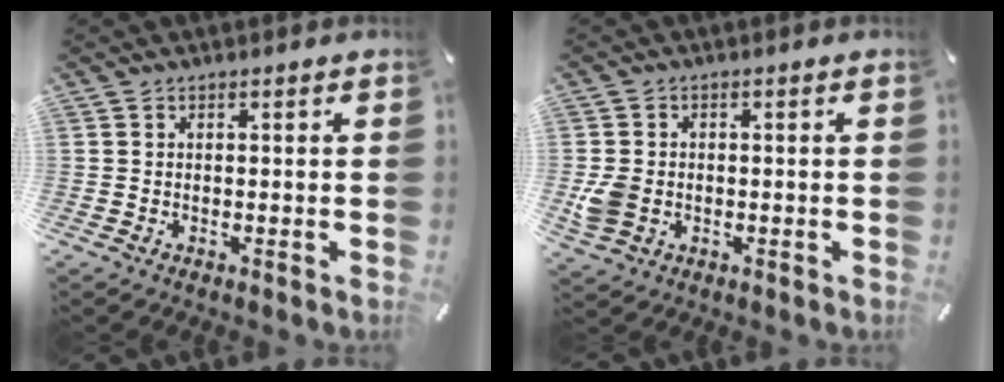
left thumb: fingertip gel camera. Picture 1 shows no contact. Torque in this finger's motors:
{"motor_torque": [0.90, 1.22, 0.21, -0.18, 0.17]}